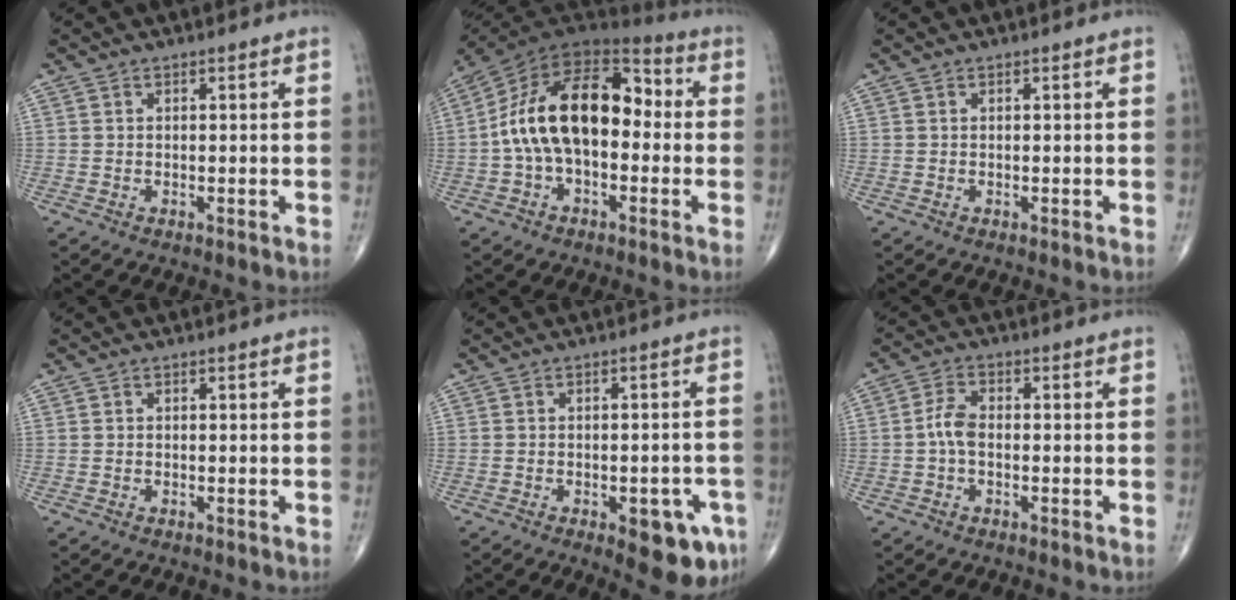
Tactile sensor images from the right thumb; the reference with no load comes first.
{"total": 19.5, "force": [-0.4, 11.2, 15.9], "torque": [-0.262, 0.052, -0.017]}
{"total": 0.0}
{"total": 0.0}
{"total": 9.8, "force": [-4.4, 4.0, 7.7], "torque": [-0.072, 0.016, -0.046]}
{"total": 3.8, "force": [-0.7, 2.2, 3.1], "torque": [-0.062, 0.013, -0.021]}